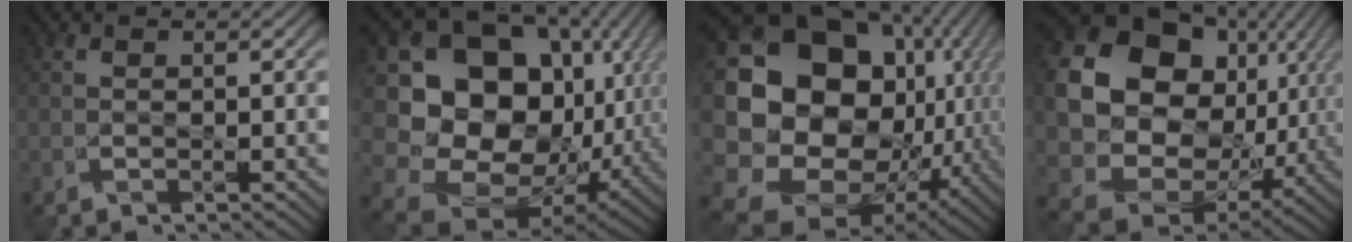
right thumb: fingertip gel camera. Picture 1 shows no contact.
{"total": 19.6, "force": [0.2, 15.4, 12.1], "torque": [-0.263, -0.033, 0.043]}
{"total": 23.0, "force": [-0.9, 18.2, 14.0], "torque": [-0.328, -0.023, -0.010]}
{"total": 21.2, "force": [3.5, 17.1, 12.0], "torque": [-0.273, -0.031, 0.105]}